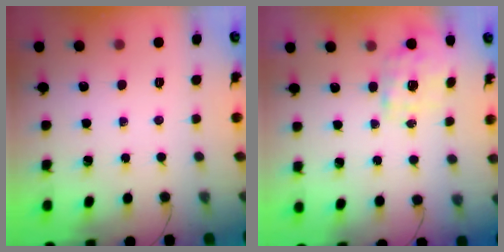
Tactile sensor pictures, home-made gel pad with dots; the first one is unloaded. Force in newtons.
{"total": 1.9, "press": 1.9, "slide": 0.5}